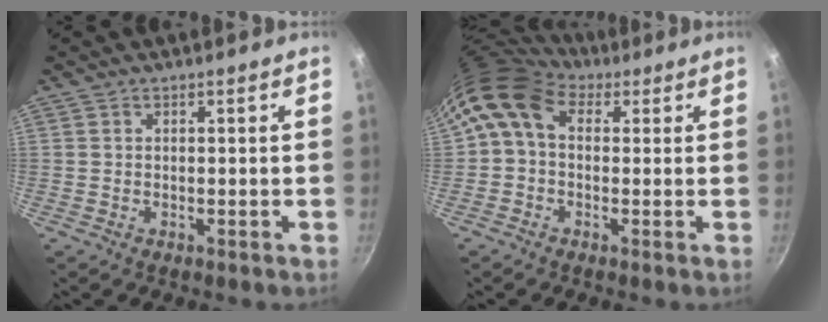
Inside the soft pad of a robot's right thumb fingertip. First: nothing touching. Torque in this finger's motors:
{"motor_torque": [1.01, 2.97, 0.80, -0.71, 0.19]}